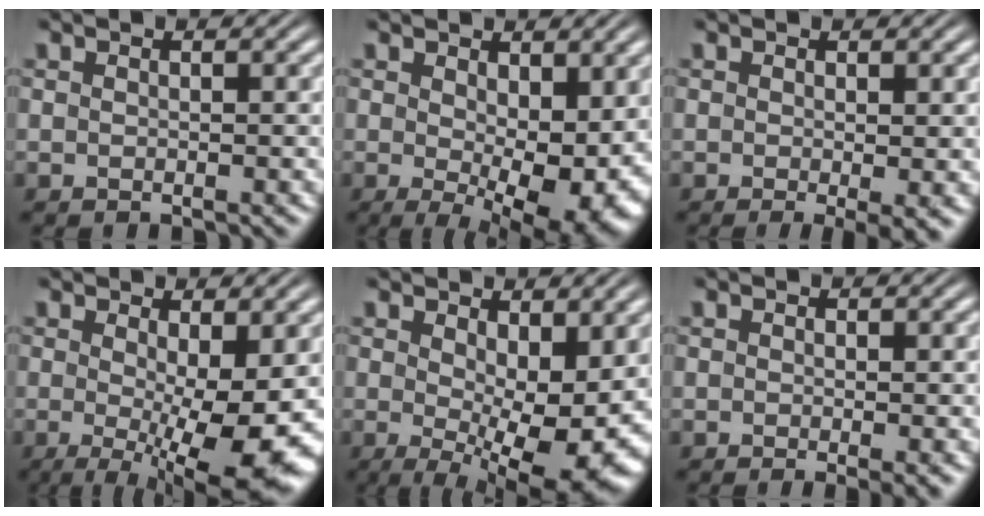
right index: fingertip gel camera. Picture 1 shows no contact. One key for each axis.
{"total": 6.9, "fx": -0.9, "fy": 2.3, "fz": 6.5, "tx": -0.089, "ty": -0.041, "tz": 0.005}
{"total": 2.3, "fx": -1.0, "fy": 0.4, "fz": 2.1, "tx": -0.023, "ty": -0.013, "tz": -0.009}
{"total": 8.6, "fx": -1.2, "fy": 2.4, "fz": 8.1, "tx": -0.105, "ty": -0.028, "tz": -0.007}
{"total": 8.5, "fx": -0.5, "fy": 2.8, "fz": 8.1, "tx": -0.101, "ty": -0.034, "tz": 0.011}
{"total": 1.3, "fx": -0.5, "fy": 0.1, "fz": 1.2, "tx": -0.010, "ty": -0.003, "tz": -0.006}